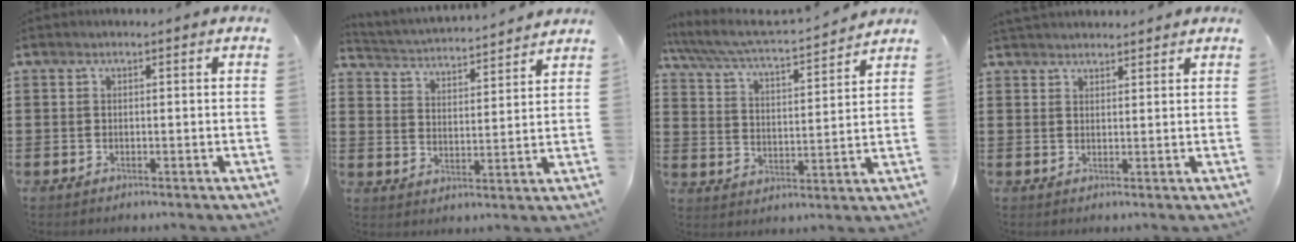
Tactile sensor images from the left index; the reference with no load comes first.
{"total": 2.9, "force": [2.9, -0.2, 0.1], "torque": [-0.022, -0.030, 0.042]}
{"total": 5.1, "force": [4.7, 0.0, 2.0], "torque": [-0.062, -0.037, 0.072]}
{"total": 2.1, "force": [2.1, 0.3, 0.1], "torque": [-0.007, -0.001, 0.041]}